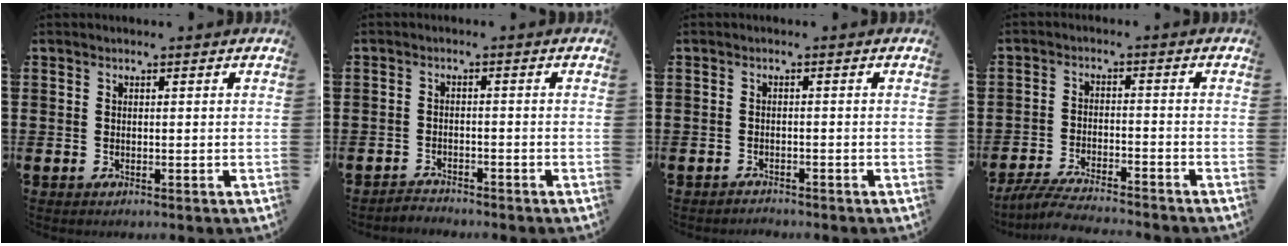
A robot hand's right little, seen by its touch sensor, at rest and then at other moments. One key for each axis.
{"total": 1.7, "fx": -1.7, "fy": 0.1, "fz": -0.3, "tx": -0.001, "ty": 0.005, "tz": -0.038}
{"total": 1.1, "fx": -1.1, "fy": 0.1, "fz": -0.1, "tx": -0.001, "ty": 0.004, "tz": -0.024}
{"total": 4.0, "fx": -3.9, "fy": 0.1, "fz": 0.9, "tx": -0.023, "ty": -0.002, "tz": -0.079}